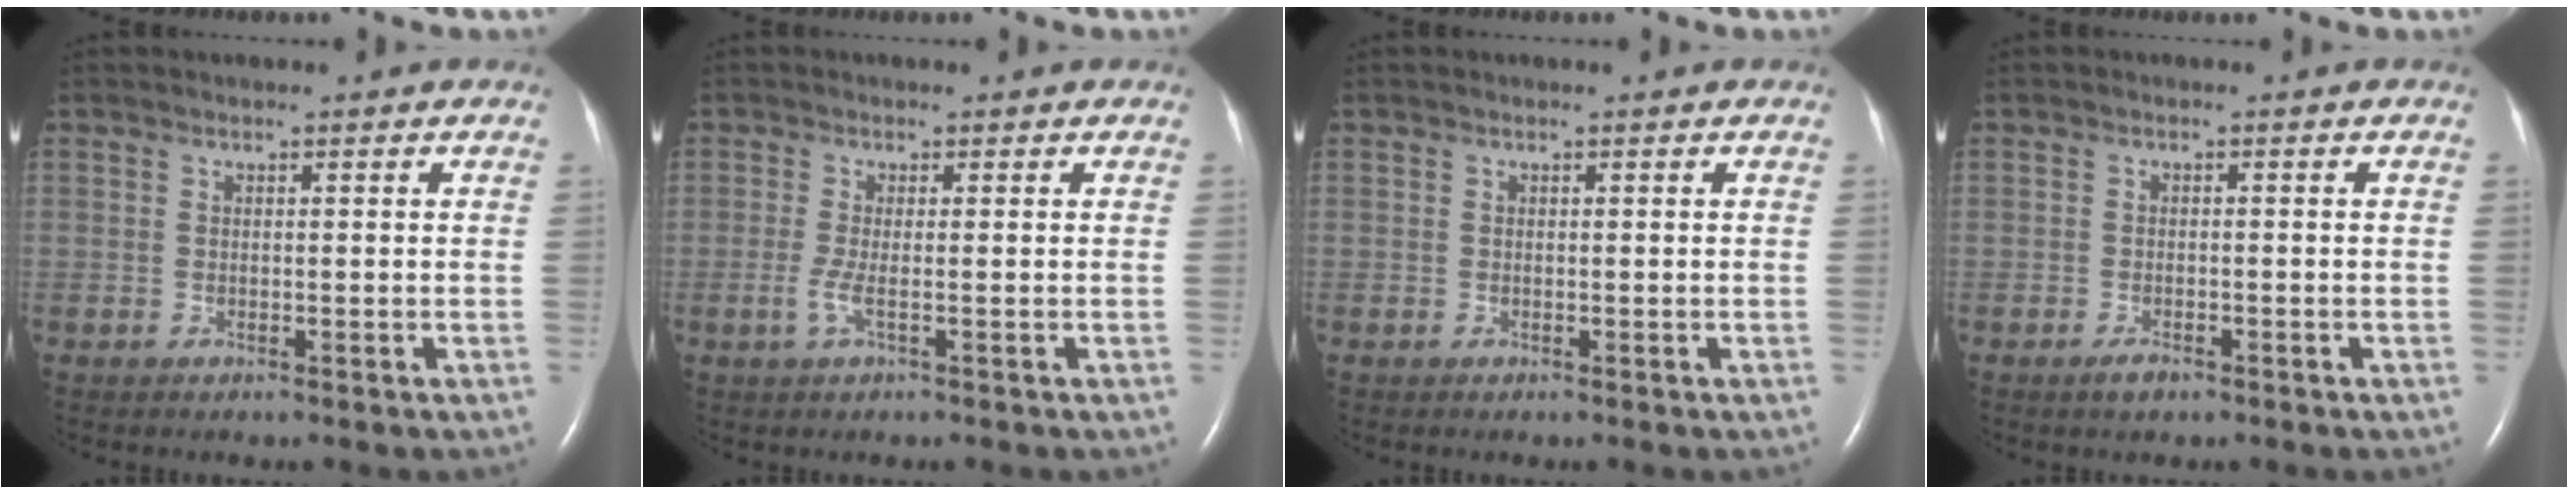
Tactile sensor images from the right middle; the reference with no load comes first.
{"total": 1.9, "force": [-0.5, 0.0, 1.8], "torque": [-0.046, -0.005, -0.013]}
{"total": 0.0}
{"total": 1.7, "force": [-1.2, 0.6, 1.0], "torque": [-0.027, -0.003, -0.018]}